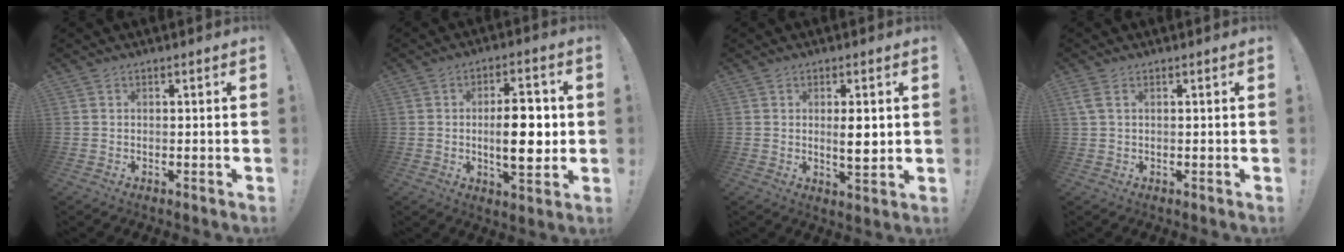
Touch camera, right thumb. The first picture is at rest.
{"total": 12.4, "force": [-0.5, 4.8, 11.4], "torque": [-0.175, -0.007, -0.018]}
{"total": 5.7, "force": [0.7, 1.2, 5.5], "torque": [-0.069, -0.015, 0.005]}
{"total": 2.2, "force": [1.0, 0.5, 1.9], "torque": [-0.039, 0.000, 0.019]}